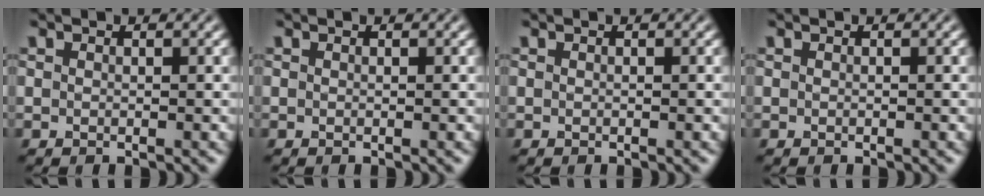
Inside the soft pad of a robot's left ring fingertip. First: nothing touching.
{"total": 0.0}
{"total": 0.0}
{"total": 0.0}